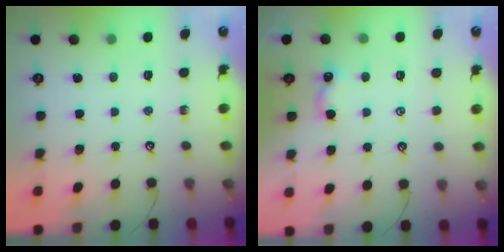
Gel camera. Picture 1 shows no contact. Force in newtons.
{"total": 1.5, "press": 1.5, "slide": 0.3}